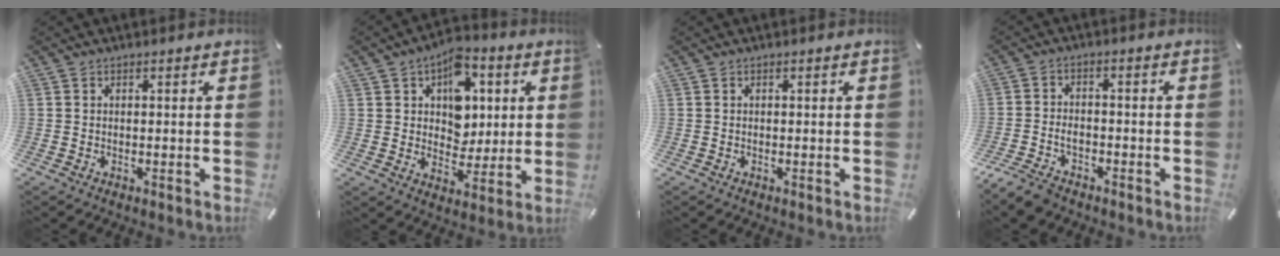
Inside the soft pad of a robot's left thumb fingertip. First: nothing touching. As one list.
[{"total": 11.1, "force": [4.0, 8.6, 5.7], "torque": [-0.080, -0.019, 0.074]}, {"total": 0.0}, {"total": 5.1, "force": [-3.3, 3.0, 2.4], "torque": [-0.049, 0.018, -0.064]}]